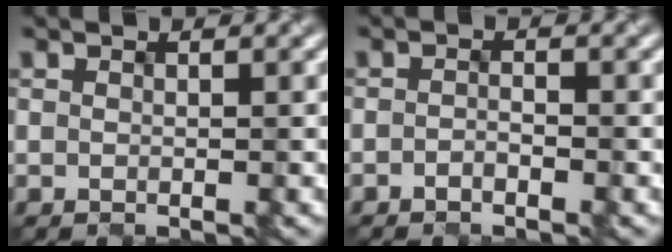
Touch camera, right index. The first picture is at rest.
{"total": 1.1, "force": [-0.9, 0.3, 0.7], "torque": [-0.013, 0.001, -0.021]}